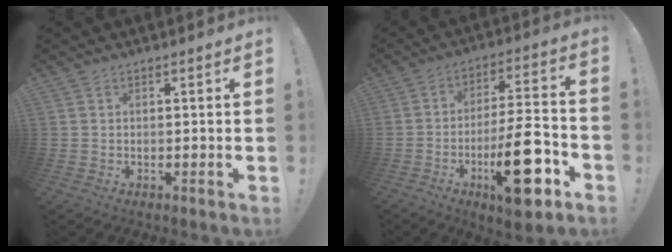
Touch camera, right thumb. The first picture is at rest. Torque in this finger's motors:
{"motor_torque": [1.79, 3.22, 1.59, -1.18, 0.69]}